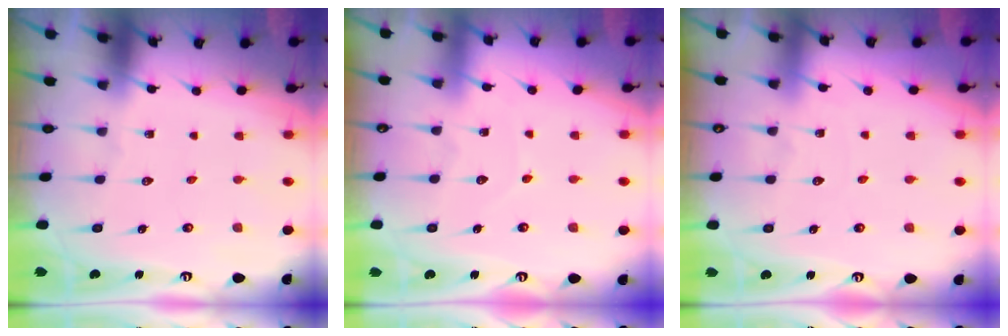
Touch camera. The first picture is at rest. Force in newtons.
{"total": 2.4, "press": 2.4, "slide": 0.3}
{"total": 2.2, "press": 2.2, "slide": 0.3}